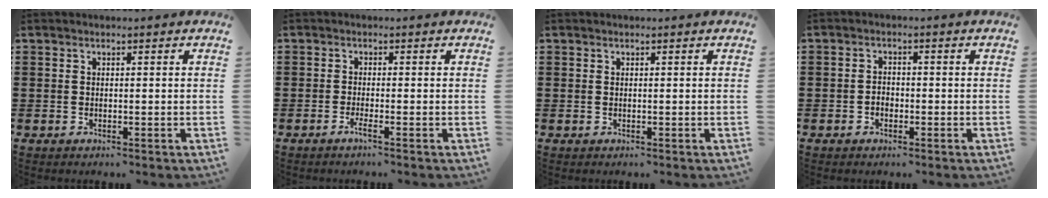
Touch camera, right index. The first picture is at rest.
{"total": 1.5, "force": [-1.0, -0.1, 1.1], "torque": [-0.027, -0.008, -0.021]}
{"total": 0.0}
{"total": 1.5, "force": [-0.8, 1.0, 0.8], "torque": [-0.016, 0.000, -0.017]}